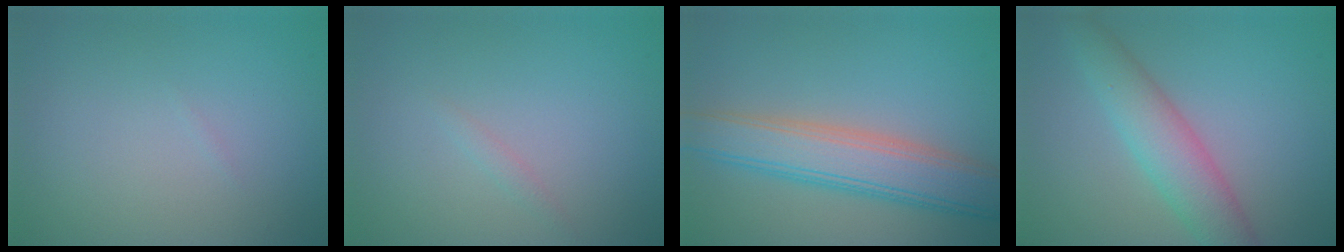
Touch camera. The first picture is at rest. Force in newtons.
{"total": 0.7, "press": 0.7, "slide": 0.1}
{"total": 6.5, "press": 6.5, "slide": 0.1}
{"total": 5.0, "press": 5.0, "slide": 0.1}